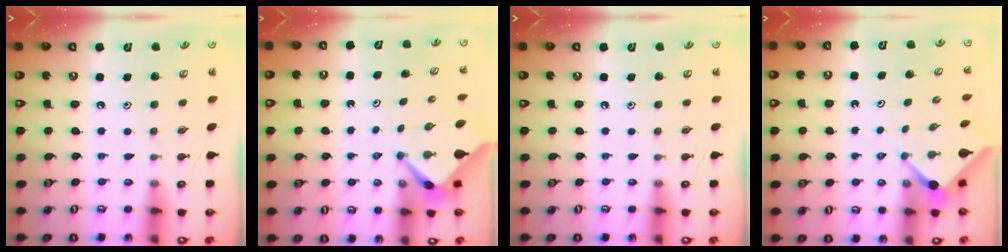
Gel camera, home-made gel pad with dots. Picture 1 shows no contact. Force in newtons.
{"total": 2.7, "press": 2.7, "slide": 0.3}
{"total": 0.0}
{"total": 2.4, "press": 2.4, "slide": 0.4}